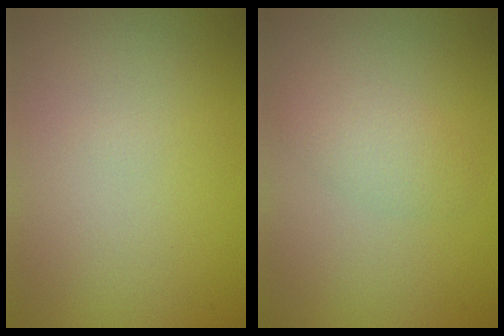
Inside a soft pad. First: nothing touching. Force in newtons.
{"total": 2.1, "press": 2.1, "slide": 0.0}